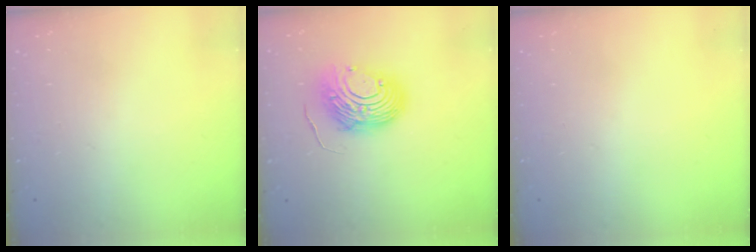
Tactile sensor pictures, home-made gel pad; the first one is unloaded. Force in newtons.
{"total": 11.2, "press": 11.2, "slide": 1.1}
{"total": 0.0}